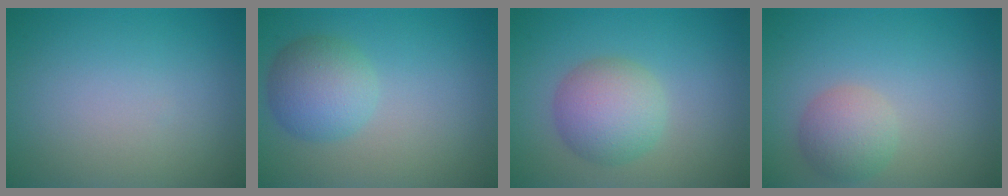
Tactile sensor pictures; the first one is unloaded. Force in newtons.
{"total": 4.2, "press": 4.2, "slide": 0.1}
{"total": 4.7, "press": 4.7, "slide": 0.2}
{"total": 3.0, "press": 3.0, "slide": 0.1}